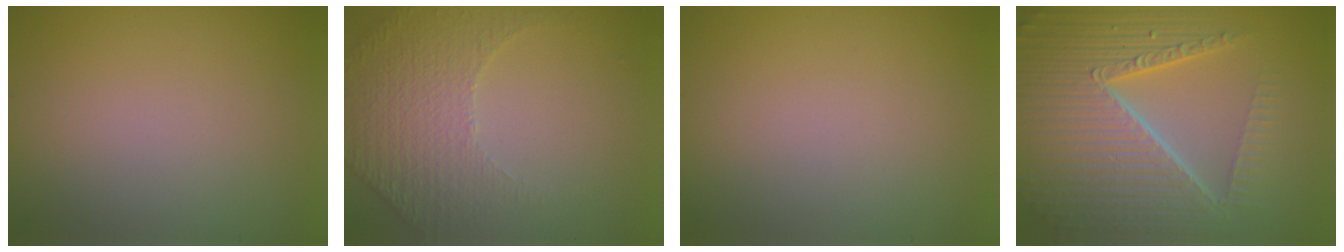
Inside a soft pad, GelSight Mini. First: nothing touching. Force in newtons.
{"total": 5.2, "press": 3.4, "slide": 4.0}
{"total": 0.0}
{"total": 10.4, "press": 6.5, "slide": 8.1}